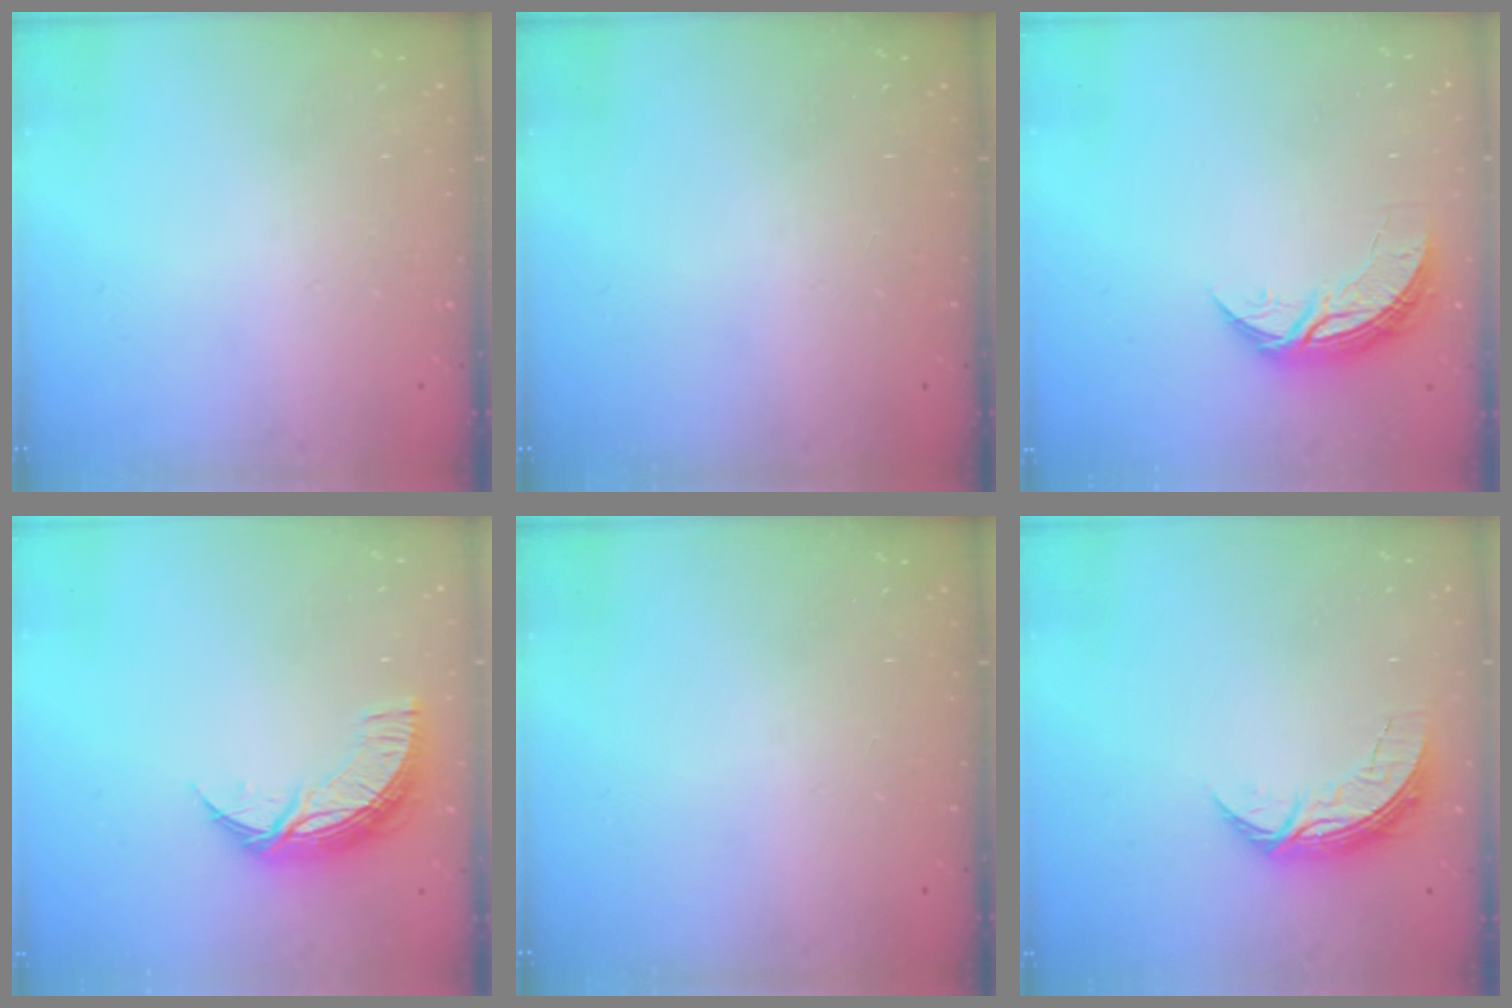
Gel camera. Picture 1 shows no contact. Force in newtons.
{"total": 0.0}
{"total": 8.4, "press": 8.4, "slide": 0.6}
{"total": 10.0, "press": 10.0, "slide": 0.5}
{"total": 0.0}
{"total": 7.2, "press": 7.1, "slide": 0.5}